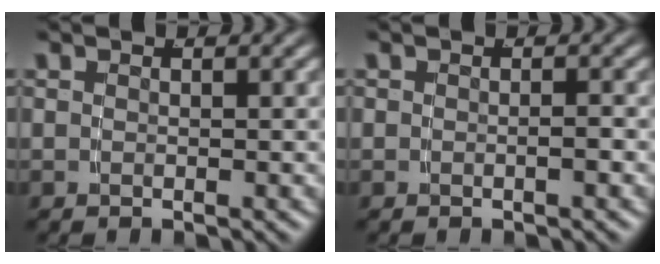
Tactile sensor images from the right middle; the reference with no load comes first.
{"total": 0.6, "force": [-0.1, 0.4, 0.4], "torque": [0.001, 0.008, -0.006]}